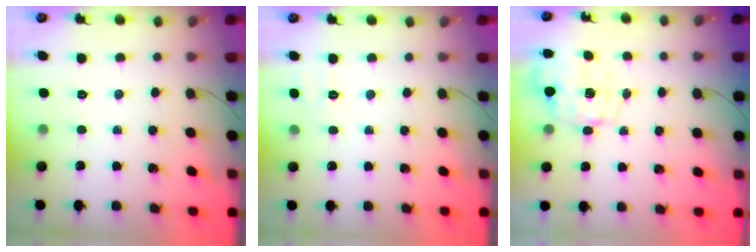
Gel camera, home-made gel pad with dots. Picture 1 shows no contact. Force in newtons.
{"total": 7.7, "press": 7.5, "slide": 2.0}
{"total": 2.9, "press": 2.7, "slide": 0.9}